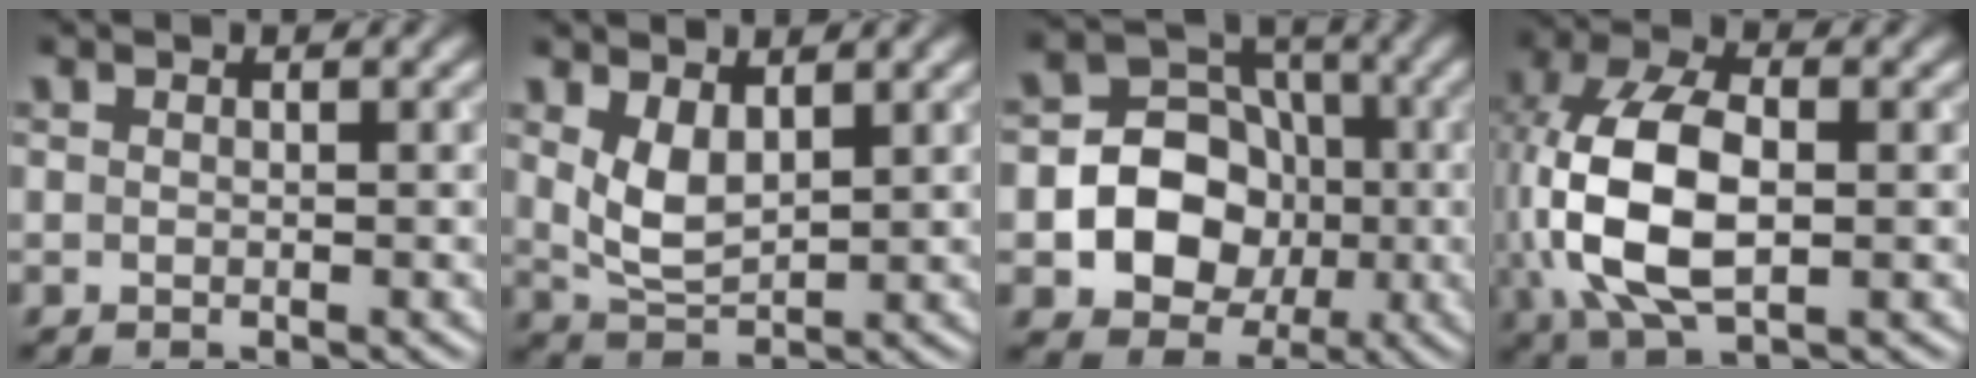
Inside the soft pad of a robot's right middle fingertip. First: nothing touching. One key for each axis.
{"total": 3.4, "fx": 1.3, "fy": 1.7, "fz": 2.6, "tx": -0.062, "ty": -0.005, "tz": 0.033}
{"total": 8.9, "fx": -1.5, "fy": 7.6, "fz": 4.3, "tx": -0.053, "ty": 0.003, "tz": -0.050}
{"total": 10.1, "fx": -0.4, "fy": 5.5, "fz": 8.4, "tx": -0.188, "ty": 0.002, "tz": -0.008}